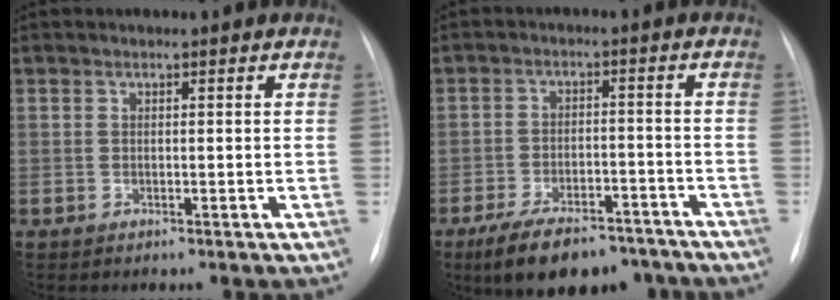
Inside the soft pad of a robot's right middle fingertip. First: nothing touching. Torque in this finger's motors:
{"motor_torque": [1.11, -1.03, 0.18, 0.08]}